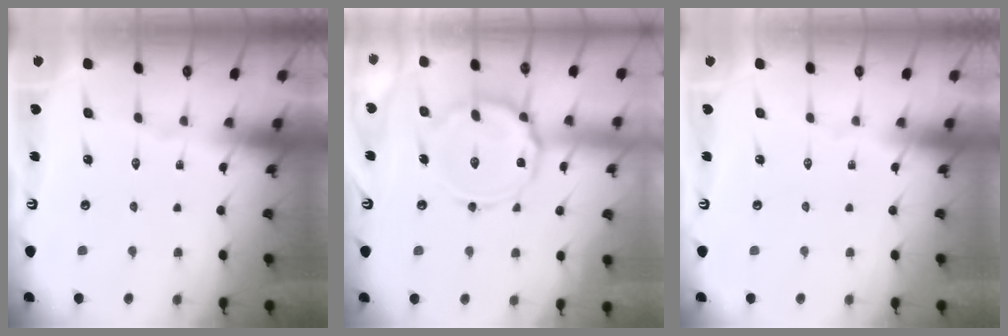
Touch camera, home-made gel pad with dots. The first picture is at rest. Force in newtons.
{"total": 14.4, "press": 14.4, "slide": 1.4}
{"total": 0.0}